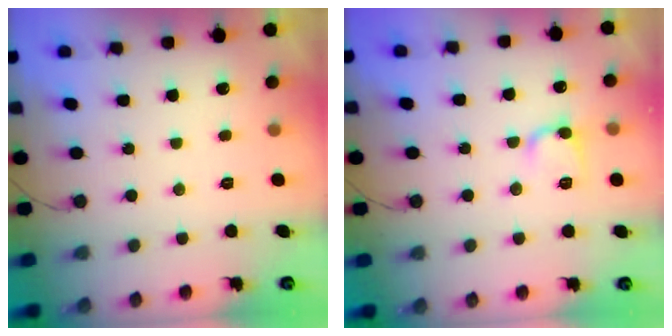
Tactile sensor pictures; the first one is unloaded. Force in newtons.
{"total": 5.6, "press": 5.5, "slide": 0.8}